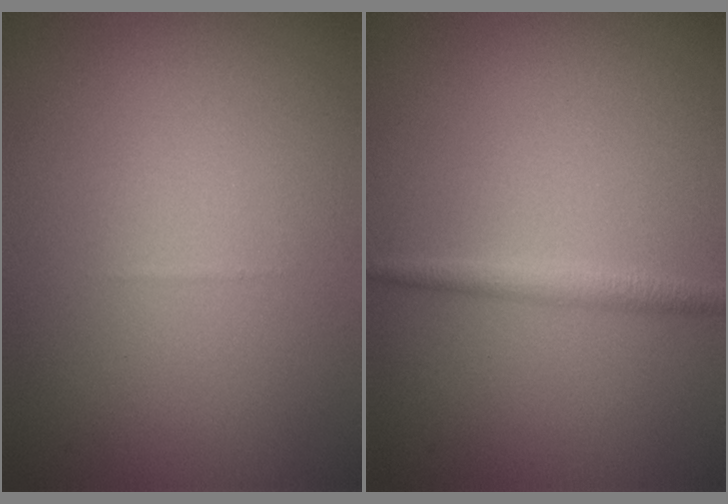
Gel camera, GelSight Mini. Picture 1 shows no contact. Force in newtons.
{"total": 1.4, "press": 1.4, "slide": 0.1}